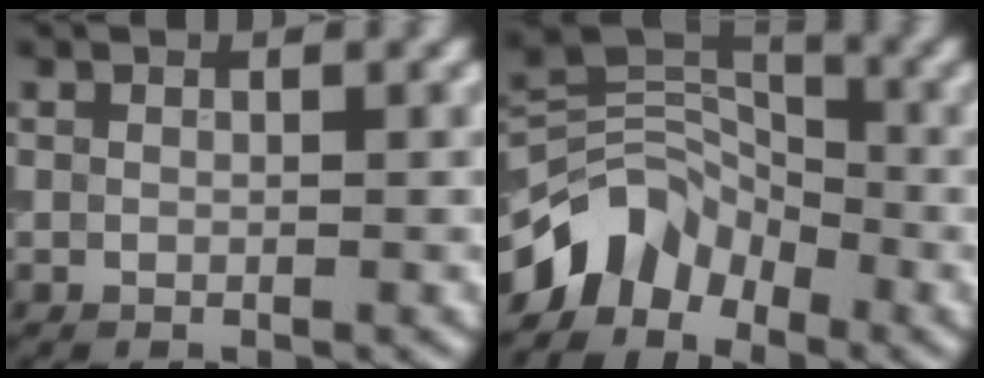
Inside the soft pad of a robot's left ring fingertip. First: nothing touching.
{"total": 5.1, "force": [-3.3, 3.3, 2.0], "torque": [-0.017, 0.007, -0.073]}